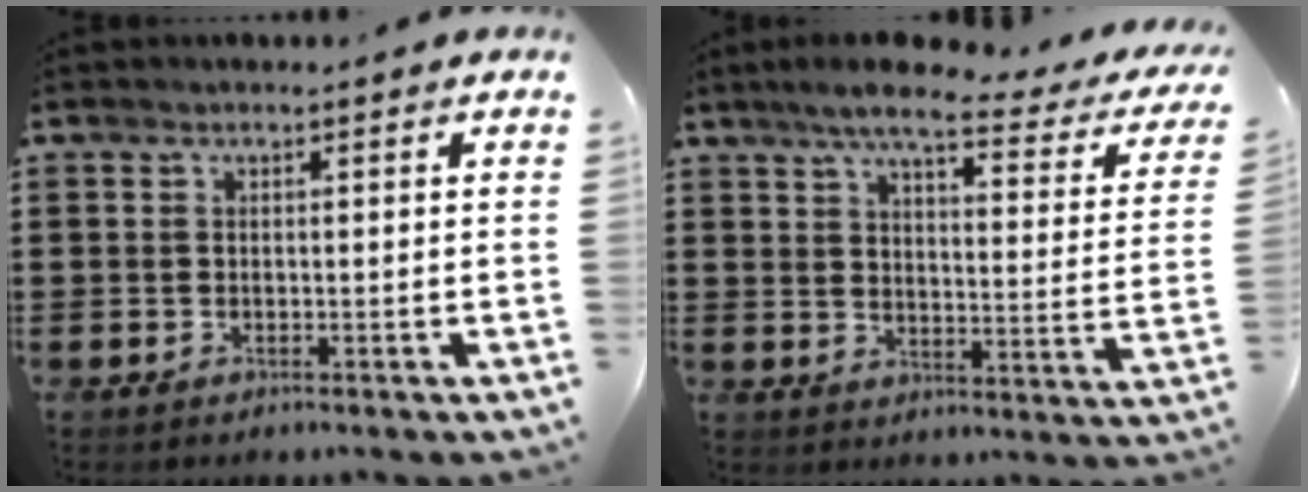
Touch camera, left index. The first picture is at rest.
{"total": 7.5, "force": [5.9, 0.6, 4.6], "torque": [-0.094, -0.028, 0.096]}